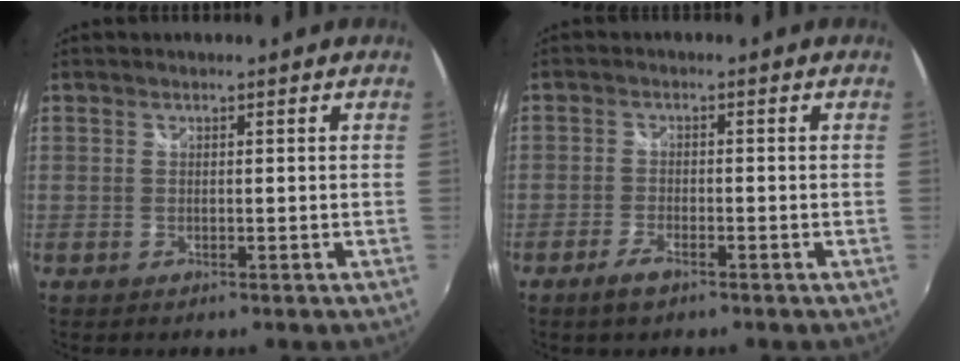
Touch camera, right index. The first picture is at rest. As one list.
[{"total": 3.2, "force": [-2.3, 1.1, 2.0], "torque": [-0.054, -0.001, -0.045]}]